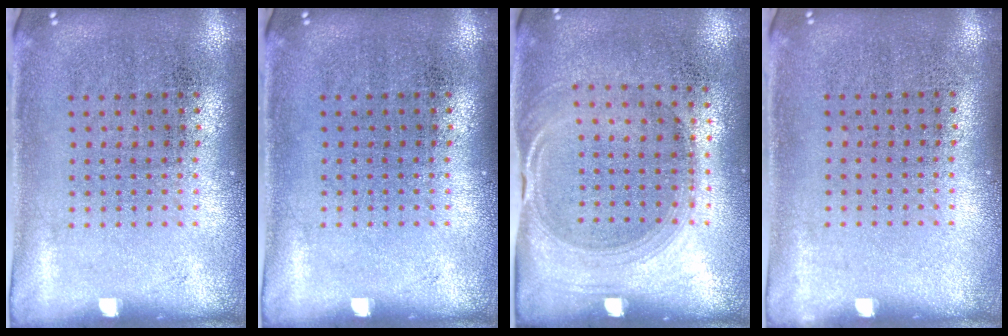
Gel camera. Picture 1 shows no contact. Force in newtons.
{"total": 0.0}
{"total": 1.5, "press": 1.3, "slide": 0.8}
{"total": 0.0}